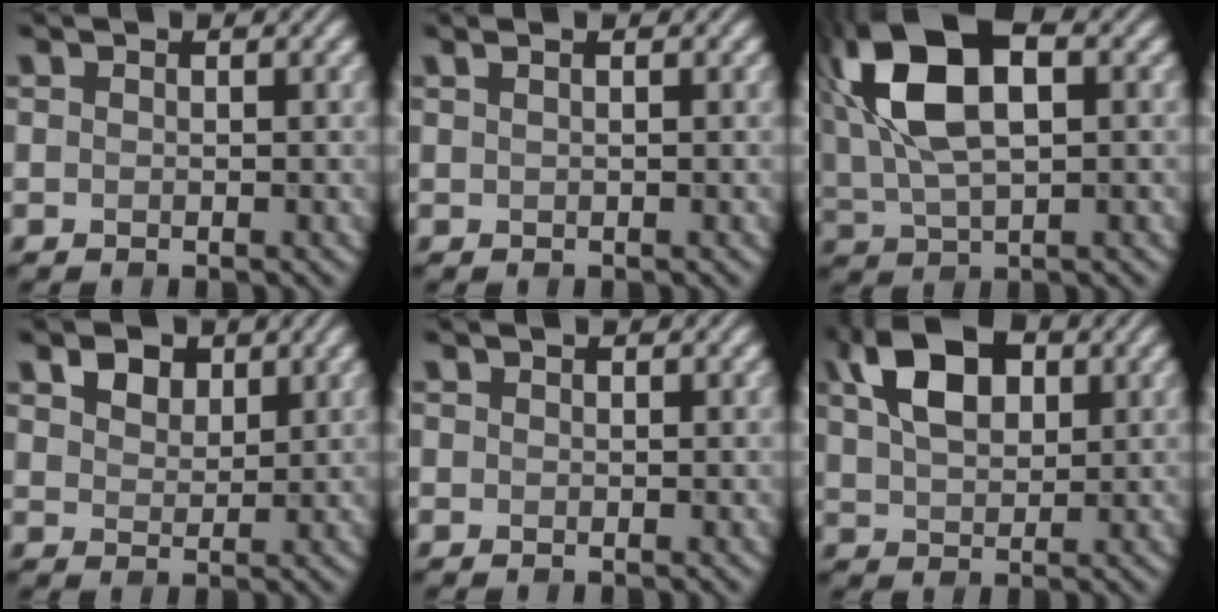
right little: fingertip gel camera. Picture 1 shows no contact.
{"total": 2.0, "force": [1.0, 1.0, 1.4], "torque": [-0.009, 0.005, -0.005]}
{"total": 11.1, "force": [3.2, 6.0, 8.8], "torque": [-0.184, 0.017, 0.055]}
{"total": 2.4, "force": [1.6, 1.5, 1.0], "torque": [-0.026, 0.002, 0.027]}
{"total": 0.0}
{"total": 6.9, "force": [2.9, 4.1, 4.7], "torque": [-0.101, 0.014, 0.049]}